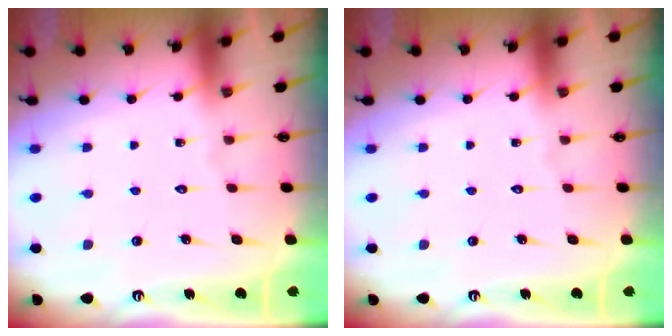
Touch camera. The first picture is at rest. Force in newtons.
{"total": 0.0}